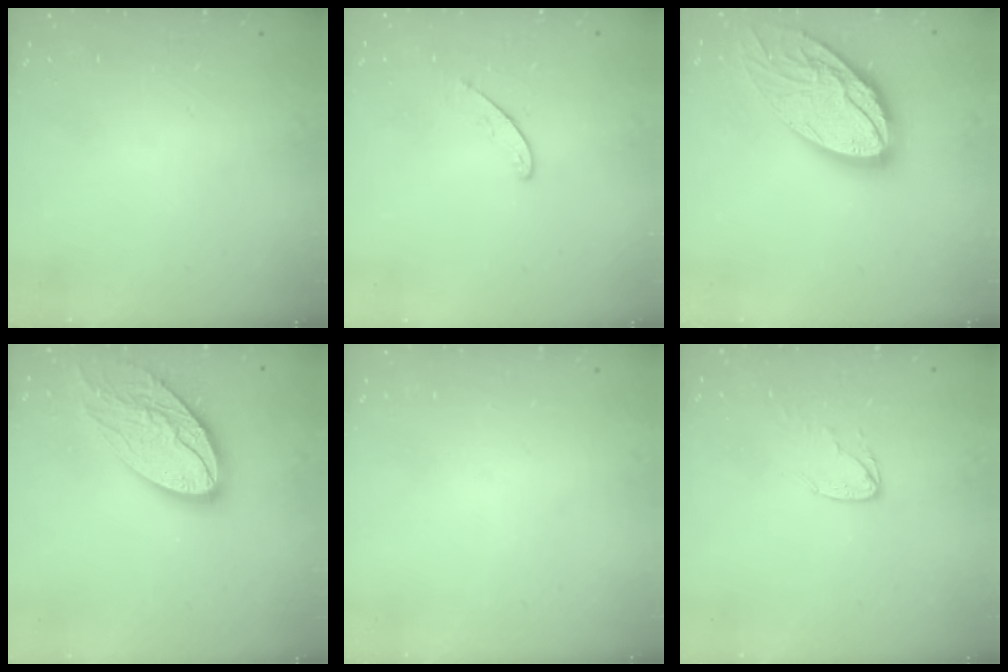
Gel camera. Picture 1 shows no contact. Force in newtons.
{"total": 5.1, "press": 5.0, "slide": 0.4}
{"total": 24.2, "press": 24.1, "slide": 2.4}
{"total": 15.9, "press": 15.9, "slide": 1.1}
{"total": 0.0}
{"total": 4.0, "press": 4.0, "slide": 0.3}